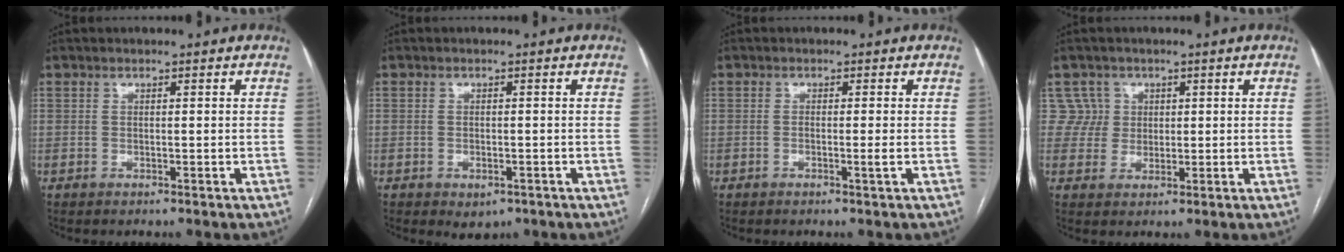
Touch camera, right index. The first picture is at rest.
{"total": 2.6, "force": [-1.3, 1.7, 1.4], "torque": [-0.010, 0.000, -0.007]}
{"total": 1.2, "force": [-0.4, -0.2, 1.1], "torque": [-0.021, -0.003, -0.008]}
{"total": 4.2, "force": [1.5, 3.9, -0.5], "torque": [0.030, 0.009, 0.028]}